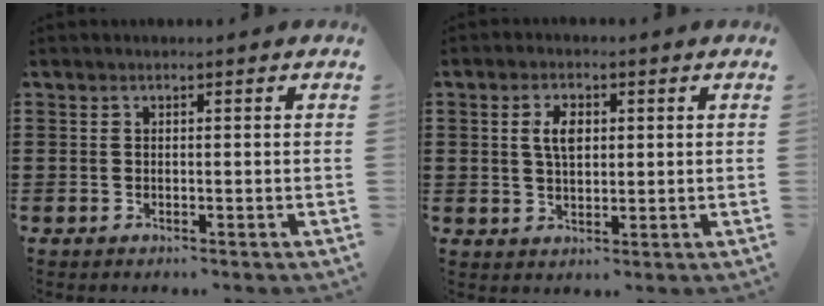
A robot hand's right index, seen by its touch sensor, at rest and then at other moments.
{"total": 4.0, "force": [0.8, 2.1, 3.3], "torque": [-0.070, 0.011, 0.013]}